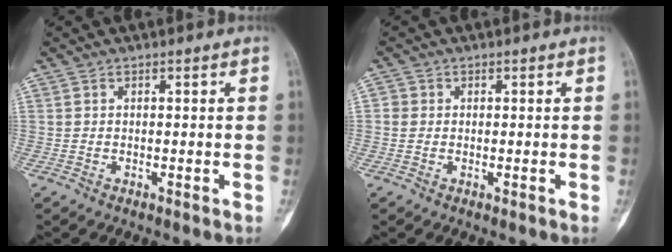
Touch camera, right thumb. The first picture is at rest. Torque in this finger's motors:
{"motor_torque": [-0.34, 0.43, 0.04, -0.13, -0.07]}